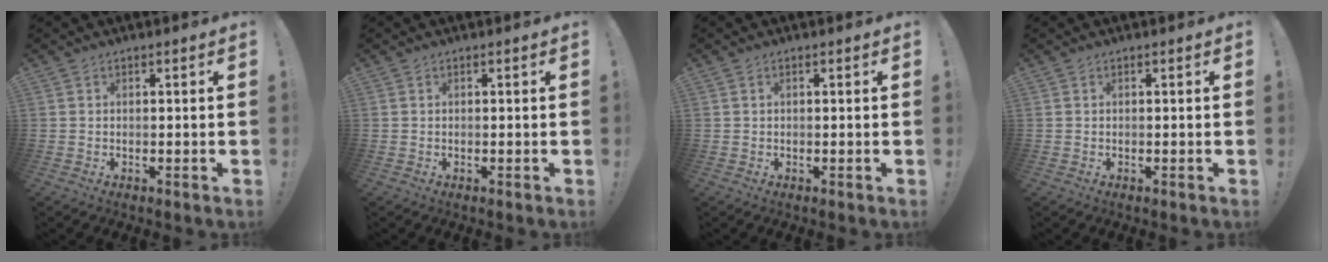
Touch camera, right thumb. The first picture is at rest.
{"total": 0.0}
{"total": 0.0}
{"total": 0.0}